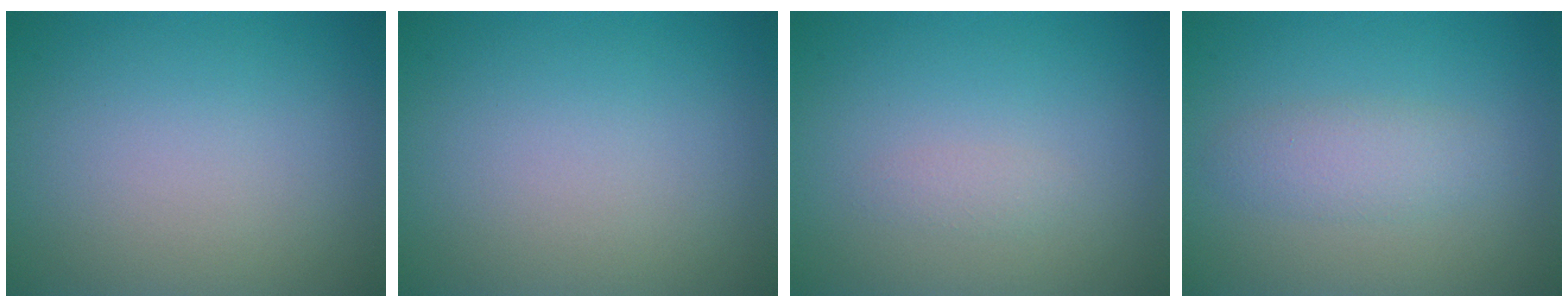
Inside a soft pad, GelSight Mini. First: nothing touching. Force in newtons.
{"total": 0.0}
{"total": 0.8, "press": 0.8, "slide": 0.0}
{"total": 2.3, "press": 2.3, "slide": 0.0}